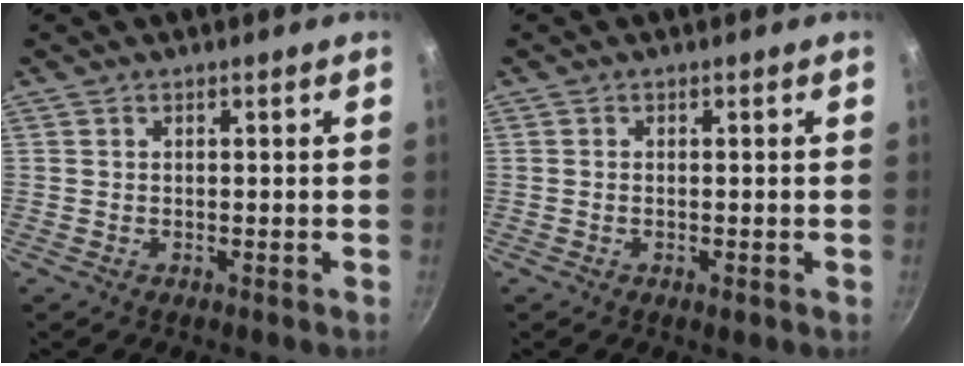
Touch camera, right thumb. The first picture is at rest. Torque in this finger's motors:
{"motor_torque": [0.05, 0.18, -0.07, 0.04, -0.06]}